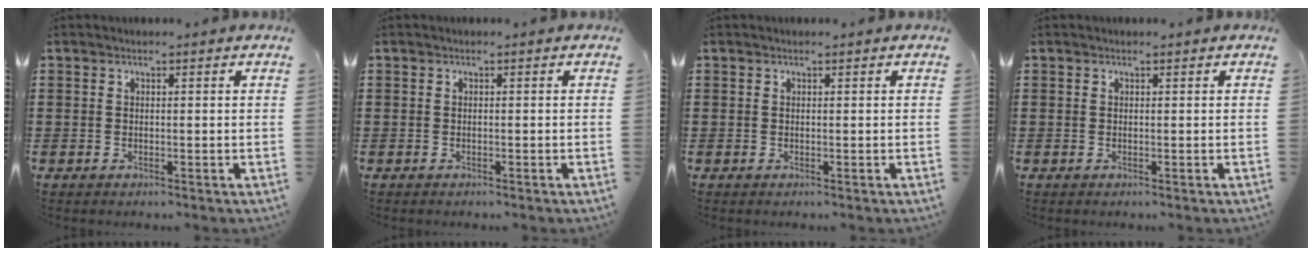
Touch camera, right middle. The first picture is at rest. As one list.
[{"total": 0.0}, {"total": 0.0}, {"total": 0.0}]